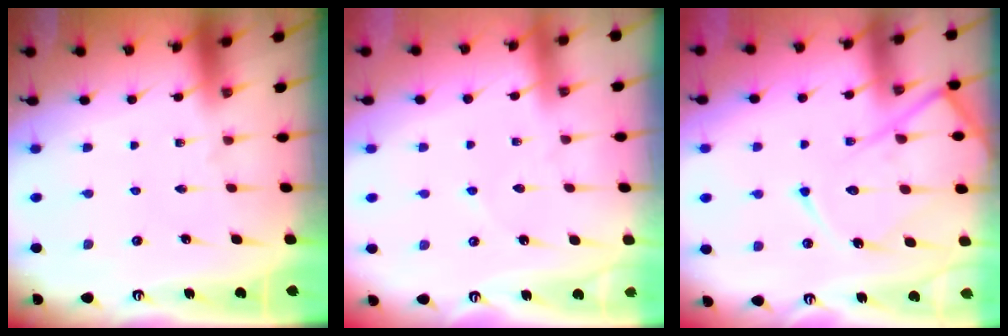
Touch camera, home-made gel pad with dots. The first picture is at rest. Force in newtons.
{"total": 2.5, "press": 2.5, "slide": 0.3}
{"total": 14.6, "press": 14.5, "slide": 1.5}